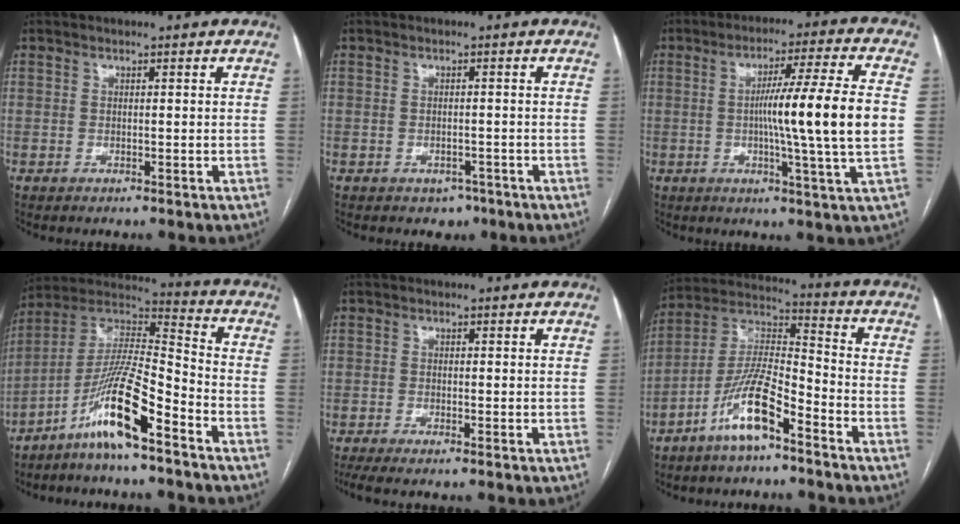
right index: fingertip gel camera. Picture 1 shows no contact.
{"total": 2.4, "force": [-1.5, 1.7, 0.7], "torque": [-0.006, 0.004, -0.012]}
{"total": 13.9, "force": [-0.2, -1.6, 13.8], "torque": [-0.222, -0.004, -0.009]}
{"total": 13.3, "force": [-8.0, 1.3, 10.5], "torque": [-0.207, 0.006, -0.151]}
{"total": 3.7, "force": [-2.9, 0.0, 2.3], "torque": [-0.035, -0.007, -0.051]}
{"total": 11.6, "force": [-6.9, 2.6, 8.9], "torque": [-0.186, 0.003, -0.132]}